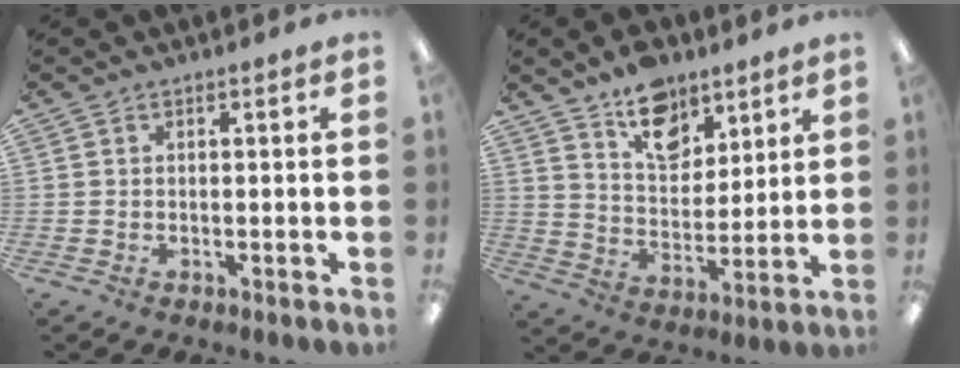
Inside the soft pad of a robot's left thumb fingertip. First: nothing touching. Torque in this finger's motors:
{"motor_torque": [0.23, 0.22, 0.15, -0.33, 0.04]}